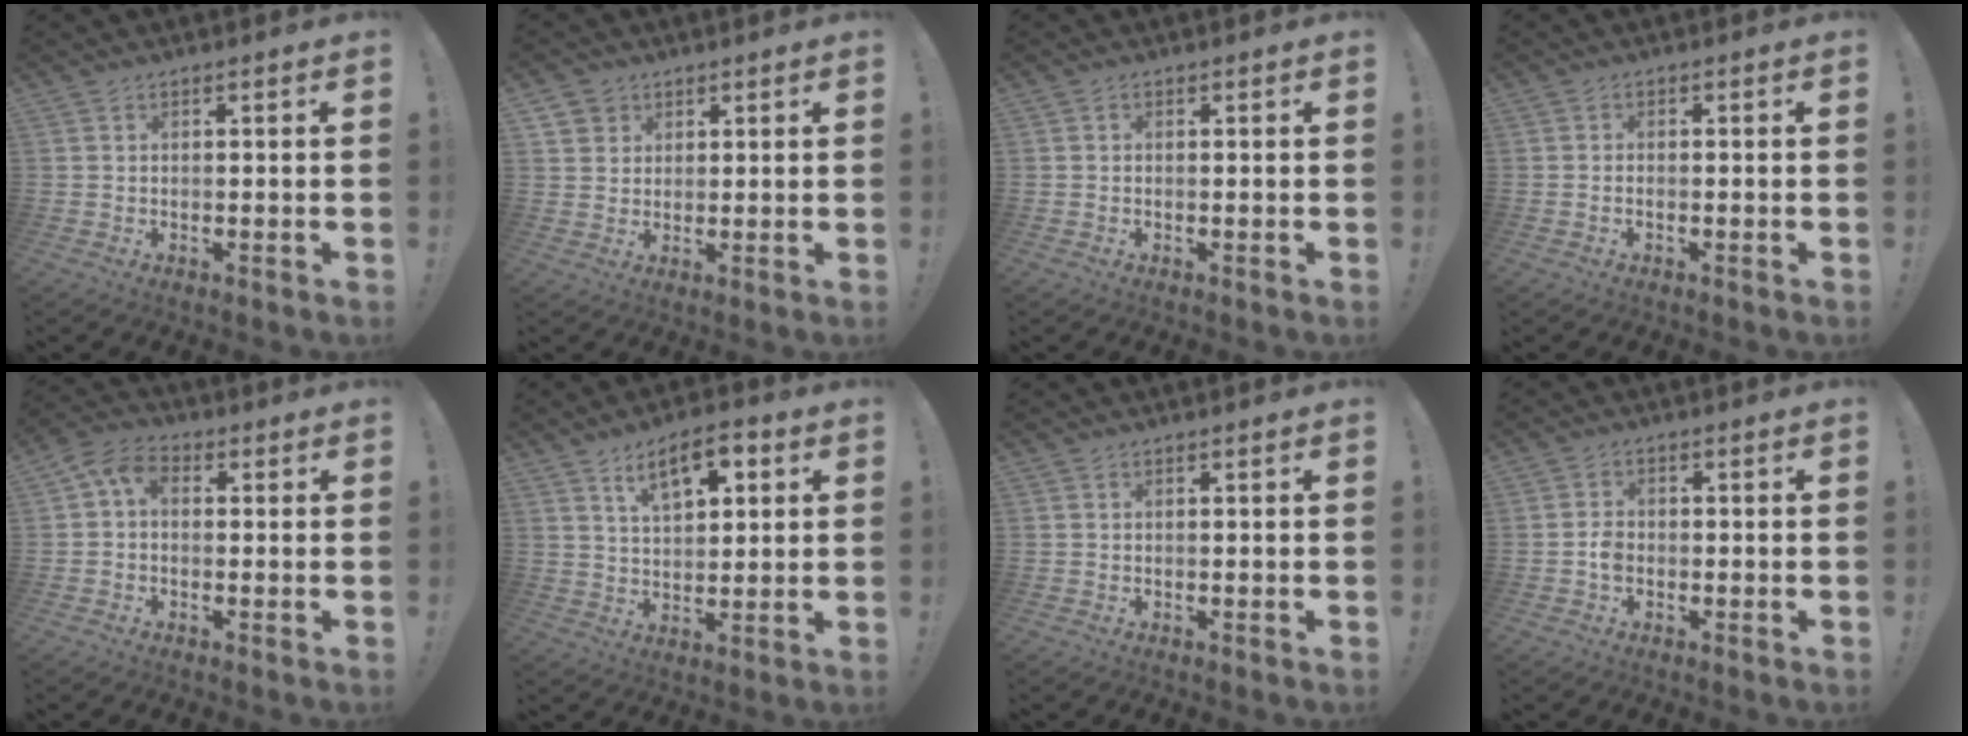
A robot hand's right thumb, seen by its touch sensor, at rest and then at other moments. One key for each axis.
{"total": 3.9, "fx": 2.2, "fy": 3.3, "fz": 0.3, "tx": -0.006, "ty": -0.010, "tz": 0.041}
{"total": 0.0}
{"total": 0.9, "fx": -0.7, "fy": 0.2, "fz": 0.5, "tx": -0.016, "ty": 0.004, "tz": -0.010}
{"total": 6.1, "fx": 1.0, "fy": 3.9, "fz": 4.5, "tx": -0.084, "ty": 0.009, "tz": 0.024}
{"total": 10.4, "fx": 5.1, "fy": 4.9, "fz": 7.6, "tx": -0.122, "ty": -0.008, "tz": 0.090}
{"total": 0.0}
{"total": 3.0, "fx": -1.3, "fy": 2.0, "fz": 1.8, "tx": -0.024, "ty": 0.005, "tz": -0.022}